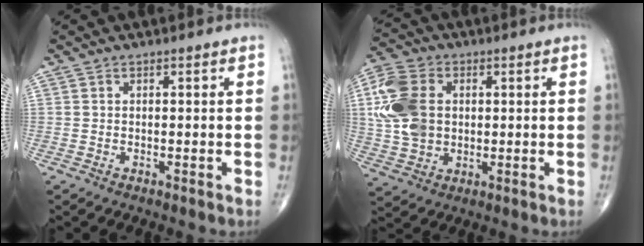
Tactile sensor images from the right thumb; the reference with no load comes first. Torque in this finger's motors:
{"motor_torque": [0.16, 0.20, 0.84, 0.40, 0.12]}